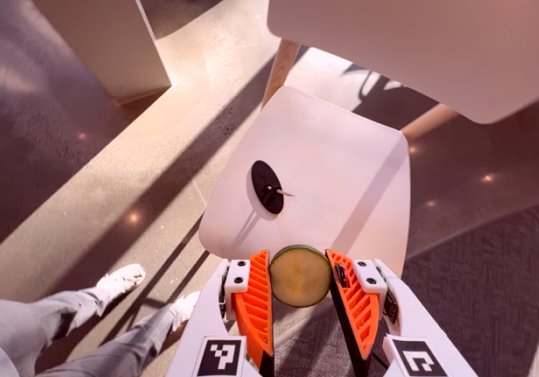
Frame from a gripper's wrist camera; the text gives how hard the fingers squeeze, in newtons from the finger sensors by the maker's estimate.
{"total": 9.1, "left": 9.0, "right": 9.1}